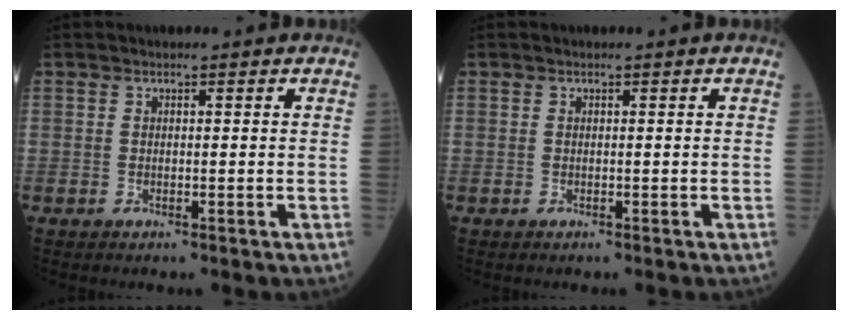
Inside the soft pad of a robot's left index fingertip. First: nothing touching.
{"total": 0.0}